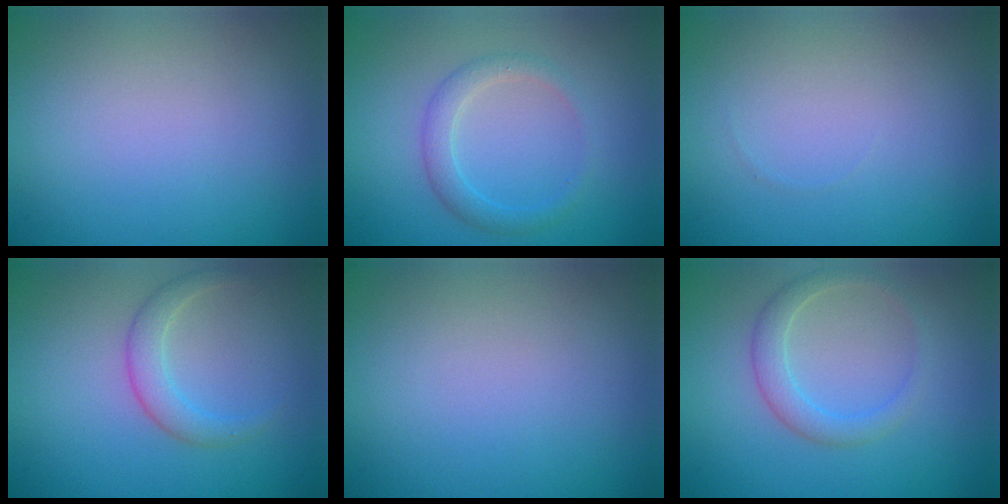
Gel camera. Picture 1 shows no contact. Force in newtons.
{"total": 2.1, "press": 2.1, "slide": 0.1}
{"total": 0.0}
{"total": 2.2, "press": 2.1, "slide": 0.1}
{"total": 0.0}
{"total": 2.2, "press": 2.2, "slide": 0.1}